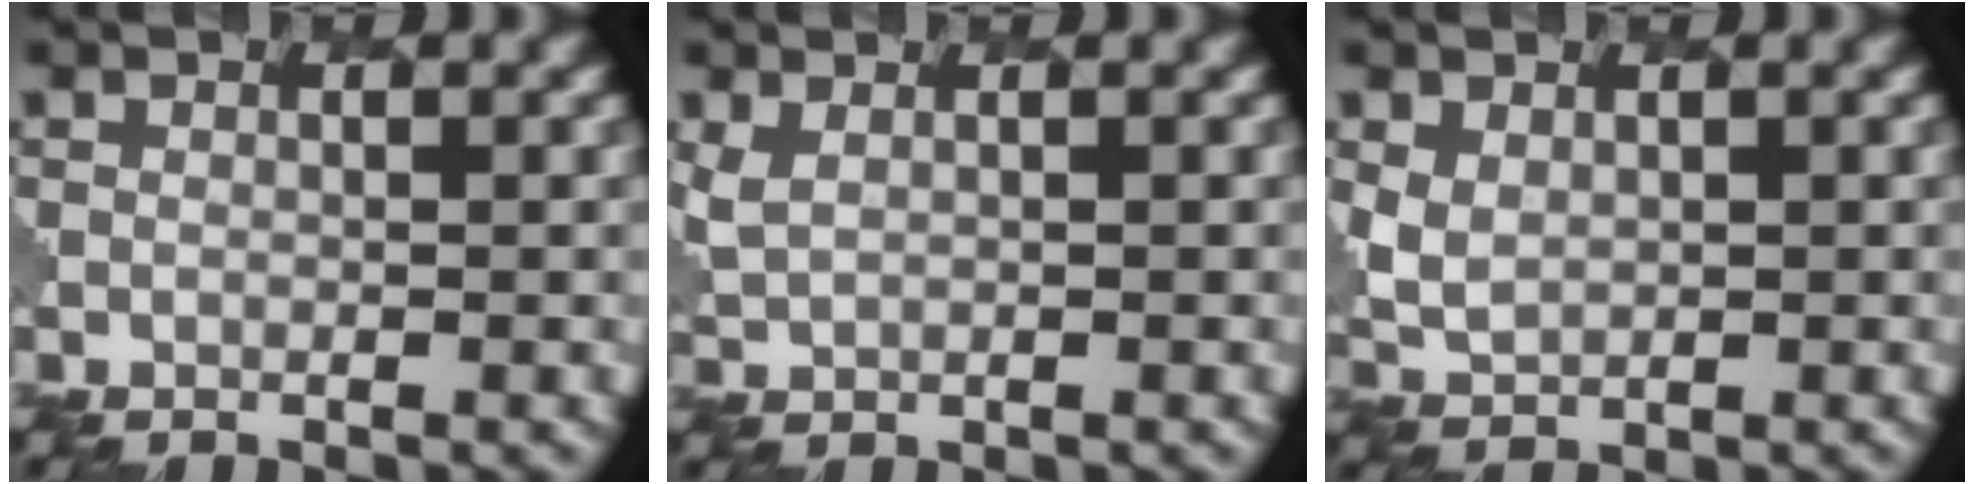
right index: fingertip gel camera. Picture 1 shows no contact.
{"total": 1.5, "force": [1.2, 0.5, 0.8], "torque": [-0.024, -0.005, 0.026]}
{"total": 2.2, "force": [1.0, 1.6, 1.1], "torque": [-0.030, -0.009, 0.027]}